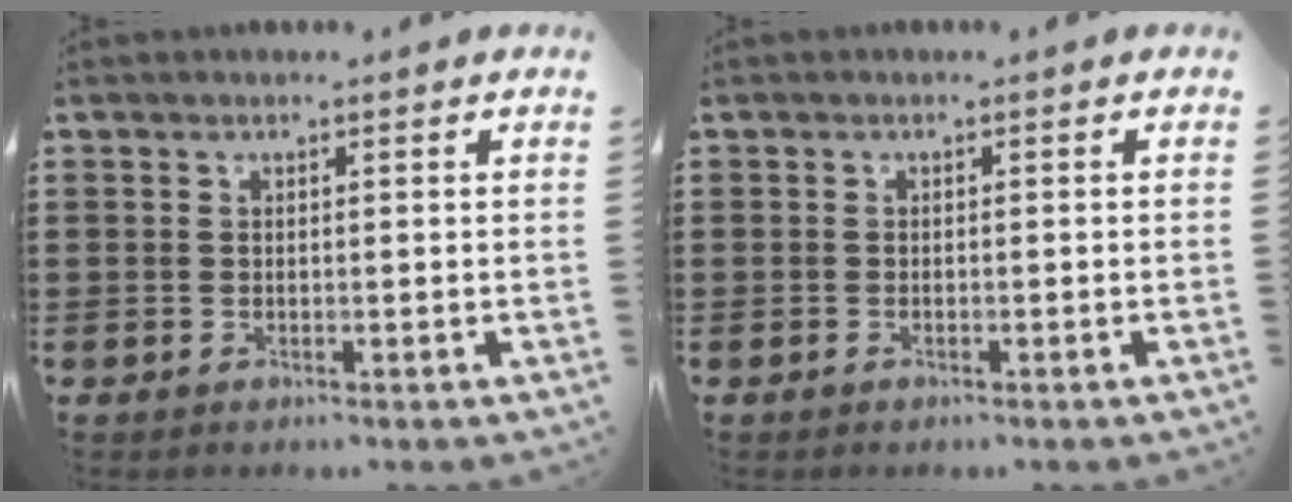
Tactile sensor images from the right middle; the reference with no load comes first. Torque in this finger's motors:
{"motor_torque": [-0.26, 0.26, 0.00, -0.01]}